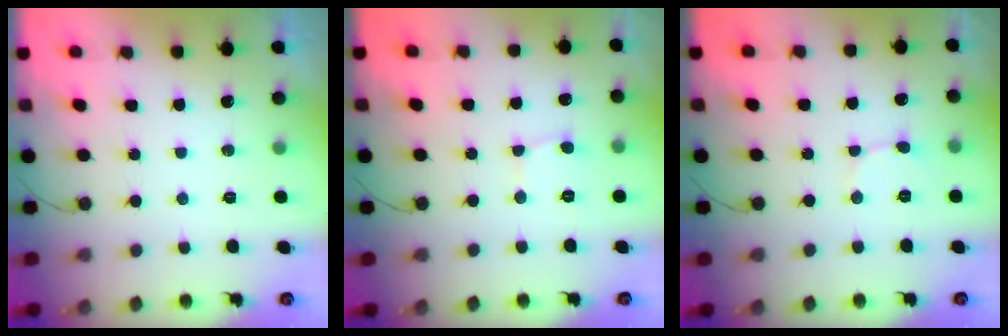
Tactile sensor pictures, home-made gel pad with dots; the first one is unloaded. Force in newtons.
{"total": 2.8, "press": 2.8, "slide": 0.3}
{"total": 2.5, "press": 2.5, "slide": 0.3}